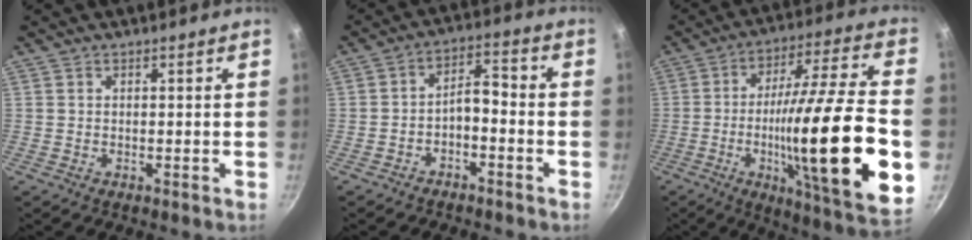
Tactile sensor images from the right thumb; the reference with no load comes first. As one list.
[{"total": 5.3, "force": [-2.7, 2.6, 3.9], "torque": [-0.058, 0.051, -0.042]}, {"total": 29.3, "force": [-5.6, 5.3, 28.3], "torque": [-0.436, 0.015, -0.084]}]